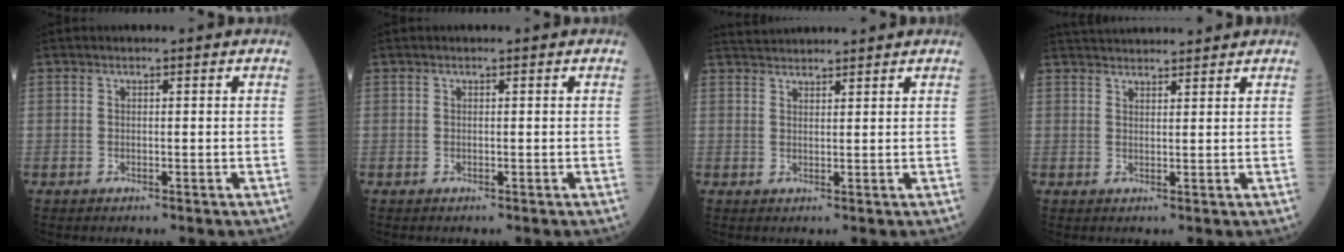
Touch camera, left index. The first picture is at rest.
{"total": 0.0}
{"total": 3.8, "force": [3.8, 0.0, 0.6], "torque": [-0.013, 0.033, 0.070]}
{"total": 6.9, "force": [6.6, 0.8, 1.8], "torque": [-0.031, 0.036, 0.099]}